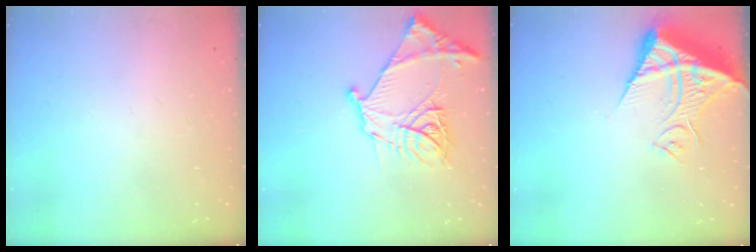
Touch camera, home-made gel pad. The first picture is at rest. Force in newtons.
{"total": 19.4, "press": 19.3, "slide": 2.0}
{"total": 13.0, "press": 12.9, "slide": 1.8}